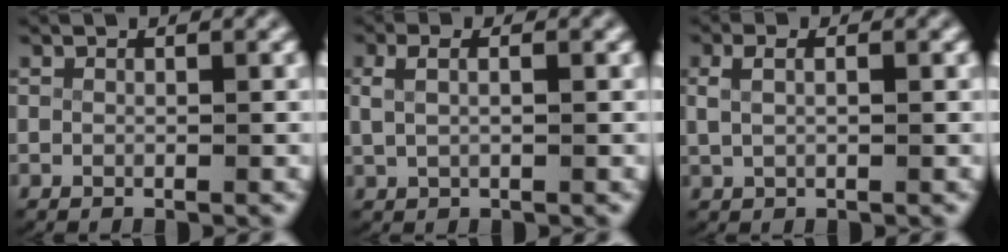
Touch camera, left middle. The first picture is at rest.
{"total": 2.7, "force": [0.5, 1.5, 2.2], "torque": [-0.050, 0.002, 0.010]}
{"total": 2.3, "force": [0.4, 1.3, 1.9], "torque": [-0.045, 0.001, 0.009]}